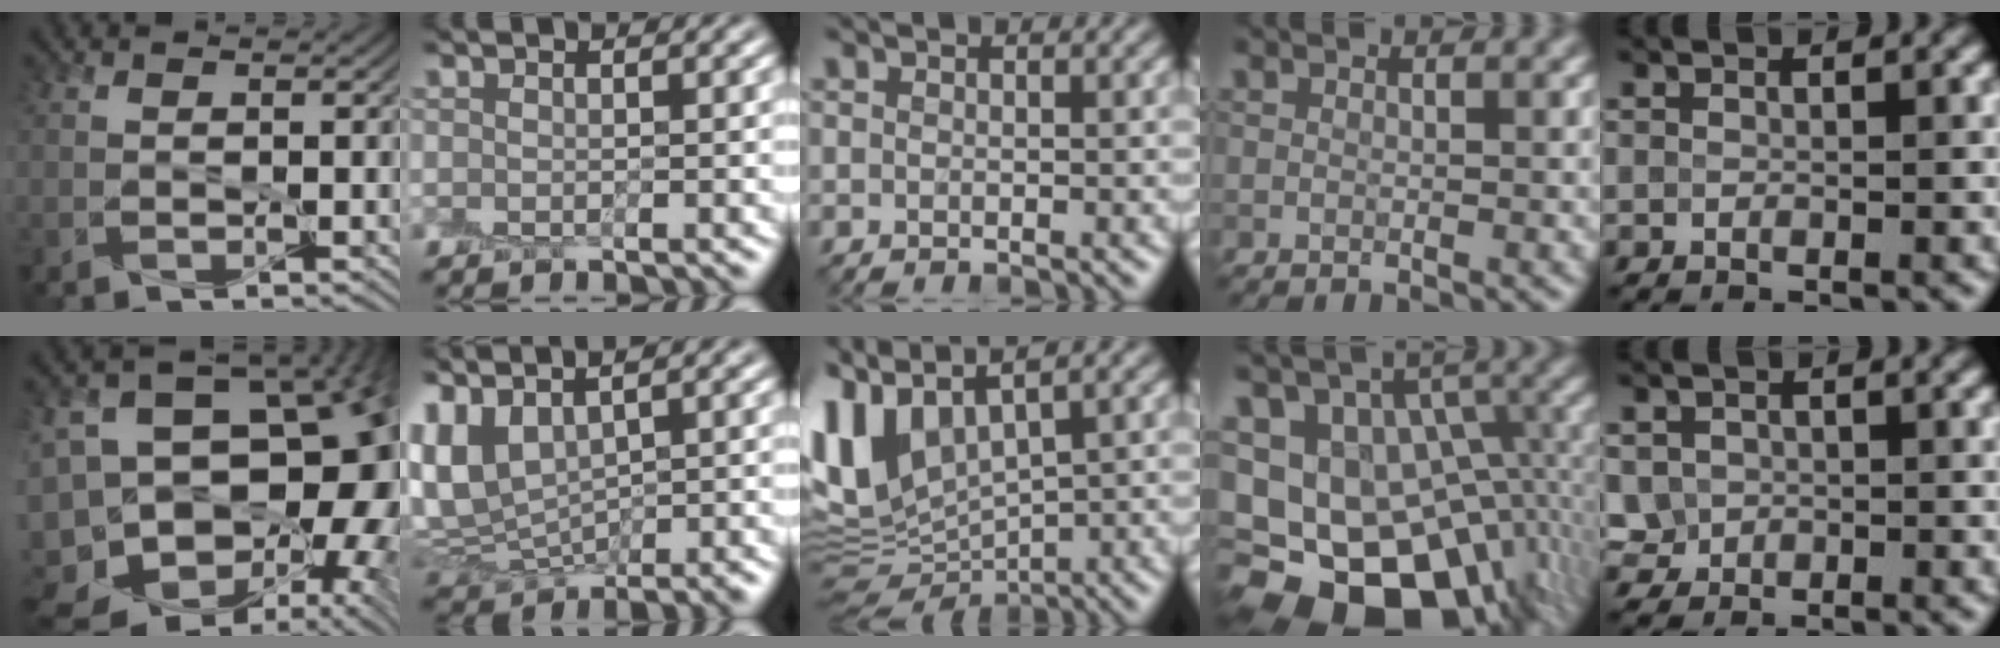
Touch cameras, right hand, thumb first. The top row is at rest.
{"thumb": {"total": 19.9, "force": [-9.2, 12.1, 12.8], "torque": [-0.205, 0.001, -0.113]}, "index": {"total": 6.5, "force": [2.7, 3.7, 4.6], "torque": [-0.111, 0.001, 0.061]}, "middle": {"total": 9.3, "force": [1.5, 5.1, 7.7], "torque": [-0.180, 0.000, 0.032]}, "ring": {"total": 18.4, "force": [-5.4, 12.5, 12.4], "torque": [-0.203, -0.013, -0.061]}, "little": {"total": 2.1, "force": [-0.1, 2.0, 0.6], "torque": [-0.003, -0.002, -0.001]}}